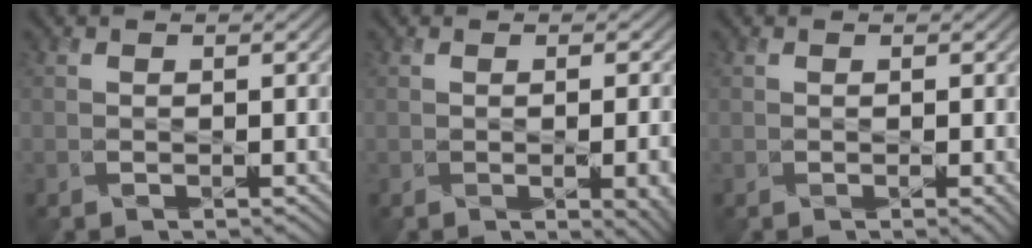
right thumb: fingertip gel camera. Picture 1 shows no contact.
{"total": 6.1, "force": [-1.5, 2.5, 5.4], "torque": [-0.050, -0.010, -0.002]}
{"total": 1.7, "force": [-0.2, 0.4, 1.7], "torque": [-0.022, 0.000, -0.002]}